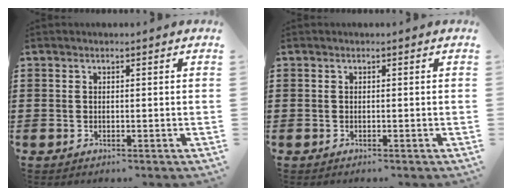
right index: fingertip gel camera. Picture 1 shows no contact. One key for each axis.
{"total": 0.0}